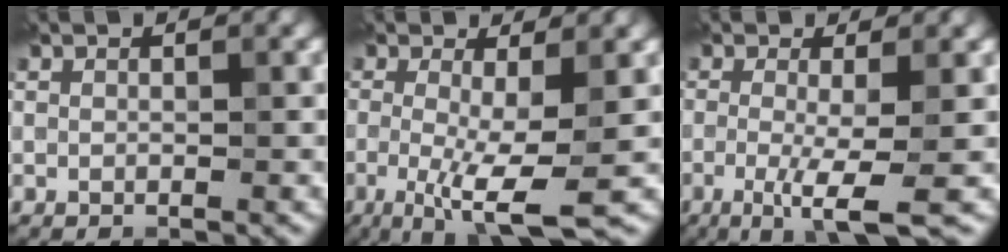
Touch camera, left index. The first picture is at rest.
{"total": 6.3, "force": [-1.2, 1.3, 6.1], "torque": [-0.104, -0.019, -0.021]}
{"total": 5.1, "force": [-1.2, 0.9, 4.9], "torque": [-0.081, -0.012, -0.025]}